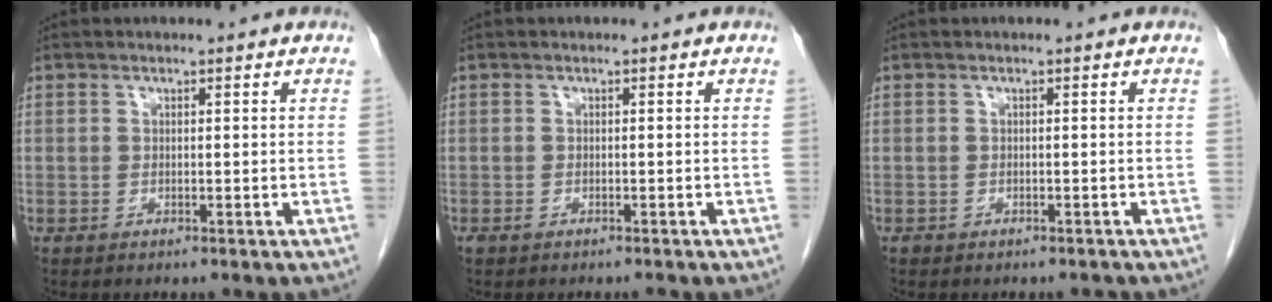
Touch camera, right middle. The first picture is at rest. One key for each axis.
{"total": 0.8, "fx": -0.7, "fy": 0.2, "fz": 0.4, "tx": -0.010, "ty": -0.002, "tz": -0.009}
{"total": 1.4, "fx": -1.2, "fy": 0.7, "fz": 0.1, "tx": -0.002, "ty": 0.001, "tz": -0.017}